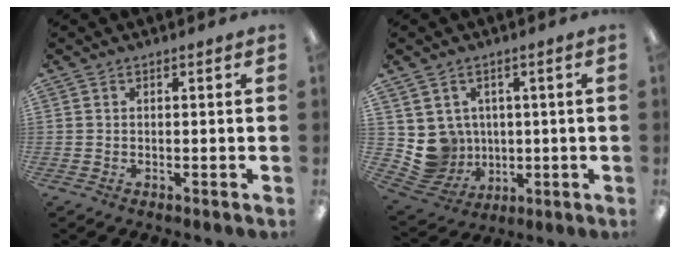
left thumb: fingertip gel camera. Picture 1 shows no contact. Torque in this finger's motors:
{"motor_torque": [0.04, 0.08, 0.63, -0.74, 0.02]}